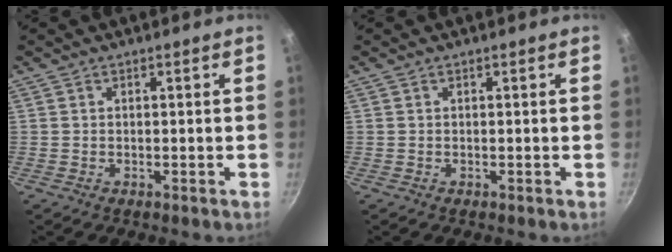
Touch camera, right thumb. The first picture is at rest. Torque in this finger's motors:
{"motor_torque": [-0.13, 0.06, 0.00, 0.00, 0.00]}